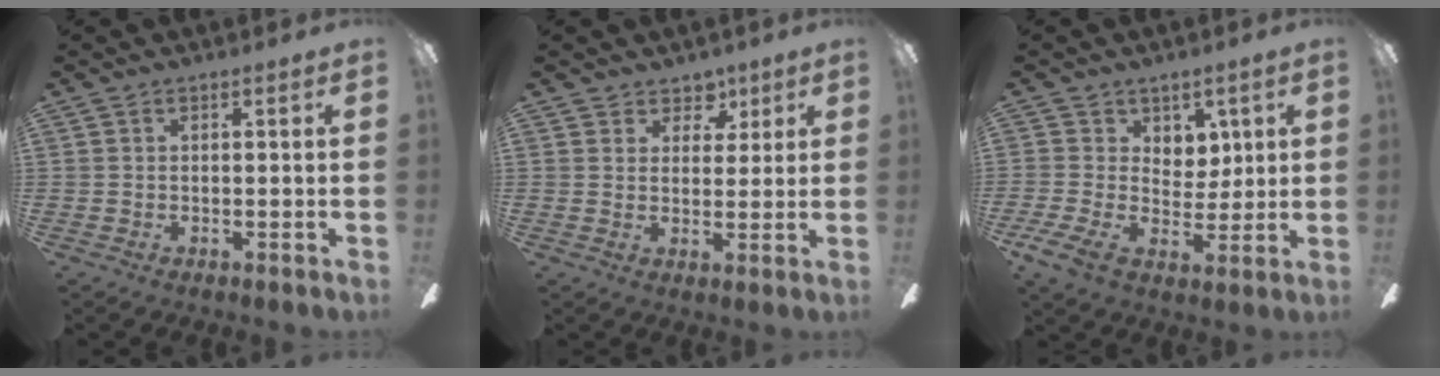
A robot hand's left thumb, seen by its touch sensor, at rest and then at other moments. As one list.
[{"total": 5.5, "force": [3.7, 3.9, 1.3], "torque": [-0.009, -0.016, 0.064]}, {"total": 8.4, "force": [2.5, 6.5, 4.6], "torque": [-0.081, -0.007, 0.050]}]